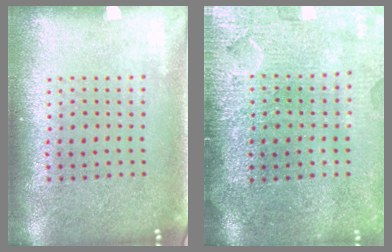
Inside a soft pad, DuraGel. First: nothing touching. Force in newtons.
{"total": 4.3, "press": 3.7, "slide": 2.2}